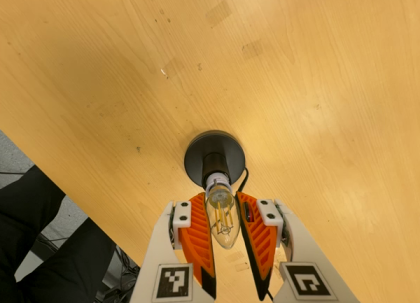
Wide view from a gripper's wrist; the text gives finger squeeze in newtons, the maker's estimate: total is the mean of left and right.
{"total": 10.5, "left": 10.3, "right": 10.8}